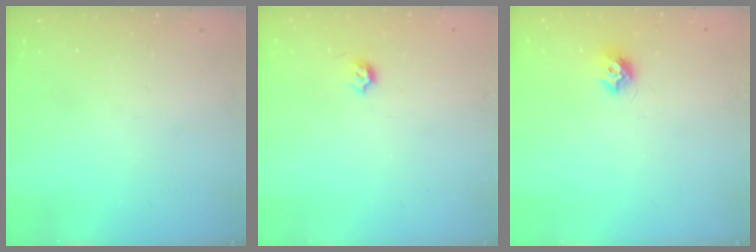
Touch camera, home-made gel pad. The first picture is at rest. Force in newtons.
{"total": 4.0, "press": 3.9, "slide": 0.7}
{"total": 7.3, "press": 7.3, "slide": 0.3}